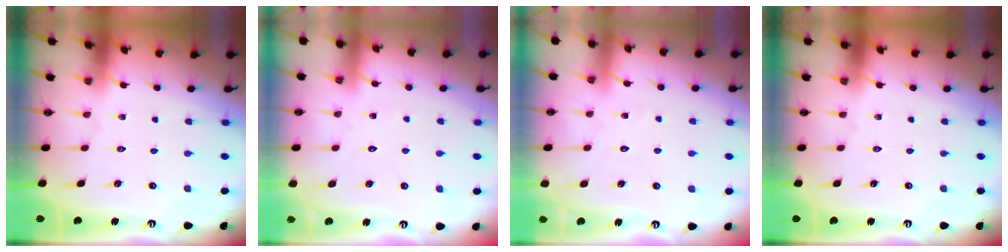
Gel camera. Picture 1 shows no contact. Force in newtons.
{"total": 2.7, "press": 2.7, "slide": 0.2}
{"total": 5.1, "press": 5.1, "slide": 0.4}
{"total": 0.0}